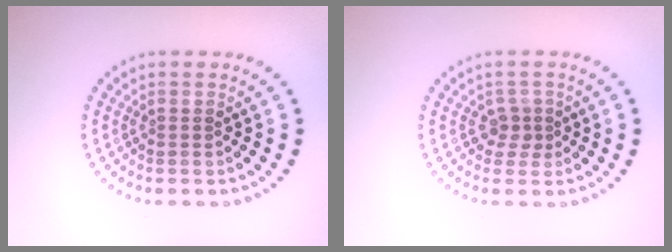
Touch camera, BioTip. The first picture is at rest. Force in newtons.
{"total": 1.6, "press": 1.3, "slide": 1.0}